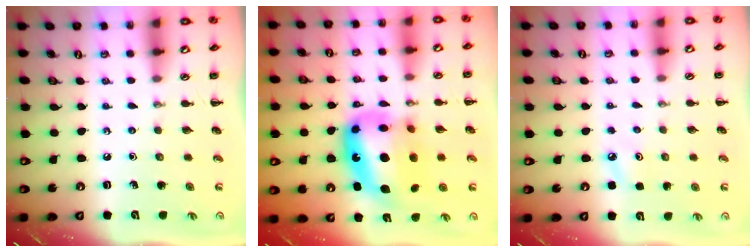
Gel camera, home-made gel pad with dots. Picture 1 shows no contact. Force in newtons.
{"total": 18.5, "press": 17.9, "slide": 4.7}
{"total": 4.9, "press": 4.7, "slide": 1.4}